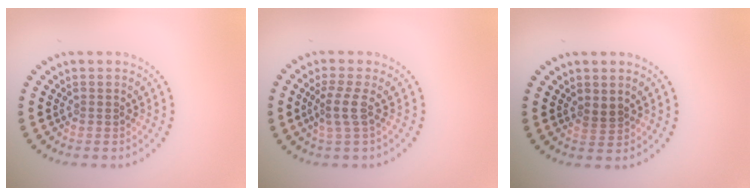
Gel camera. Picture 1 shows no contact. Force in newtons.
{"total": 2.1, "press": 1.6, "slide": 1.3}
{"total": 1.1, "press": 0.9, "slide": 0.6}